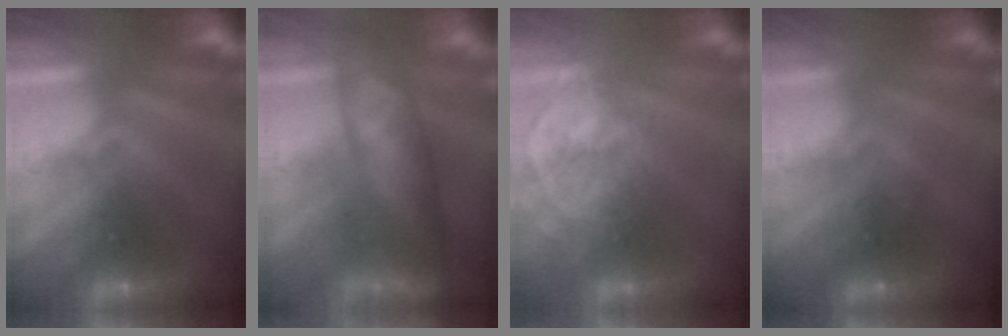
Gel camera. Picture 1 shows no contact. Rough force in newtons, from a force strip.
{"total": 7.9}
{"total": 3.7}
{"total": 1.3}